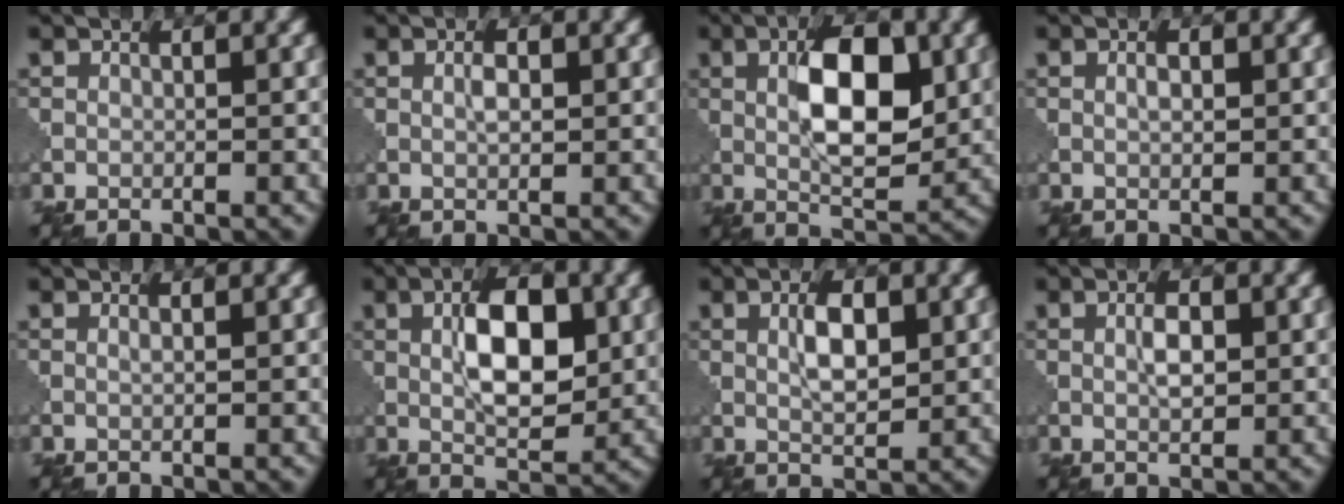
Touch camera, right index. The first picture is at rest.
{"total": 1.3, "force": [0.4, 0.4, 1.1], "torque": [-0.020, 0.000, 0.010]}
{"total": 8.1, "force": [1.4, 3.4, 7.2], "torque": [-0.112, 0.003, 0.024]}
{"total": 1.0, "force": [0.4, 0.4, 0.9], "torque": [-0.015, -0.001, 0.010]}
{"total": 0.6, "force": [0.4, 0.1, 0.4], "torque": [-0.005, 0.000, 0.007]}
{"total": 6.9, "force": [1.2, 3.2, 6.0], "torque": [-0.096, 0.002, 0.023]}
{"total": 3.4, "force": [1.0, 1.4, 3.0], "torque": [-0.058, 0.001, 0.021]}
{"total": 2.0, "force": [0.5, 0.8, 1.7], "torque": [-0.032, 0.002, 0.010]}